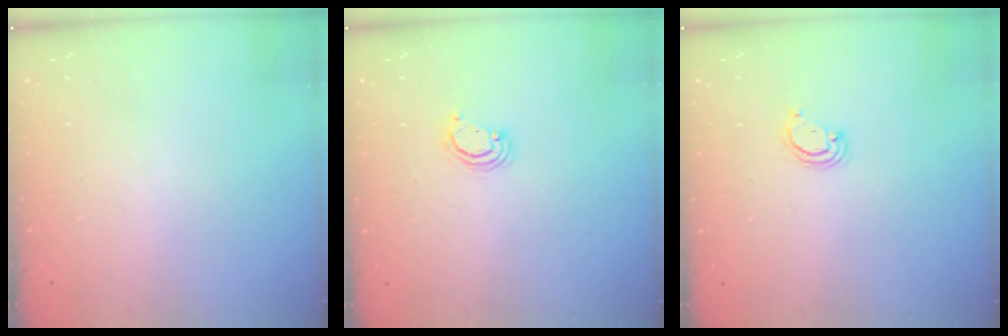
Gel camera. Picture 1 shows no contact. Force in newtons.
{"total": 2.3, "press": 2.3, "slide": 0.3}
{"total": 2.9, "press": 2.8, "slide": 0.2}